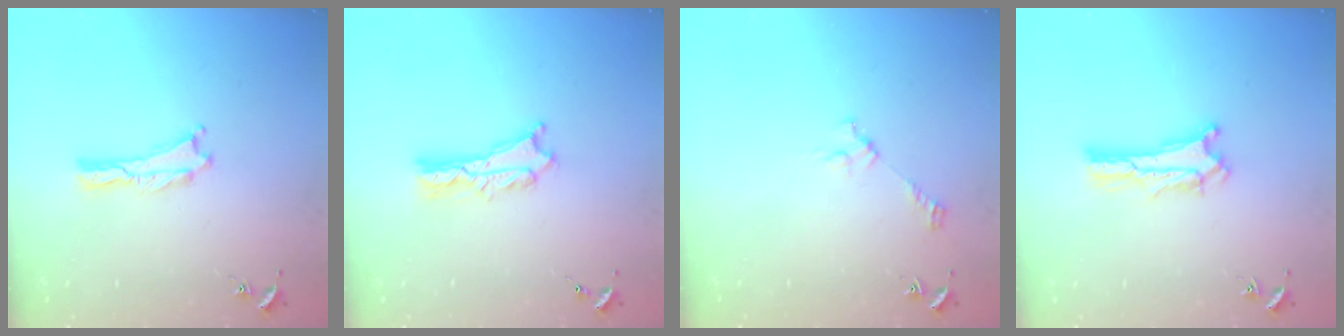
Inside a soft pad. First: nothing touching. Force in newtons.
{"total": 2.7, "press": 2.6, "slide": 0.3}
{"total": 3.1, "press": 3.1, "slide": 0.2}
{"total": 0.9, "press": 0.9, "slide": 0.2}